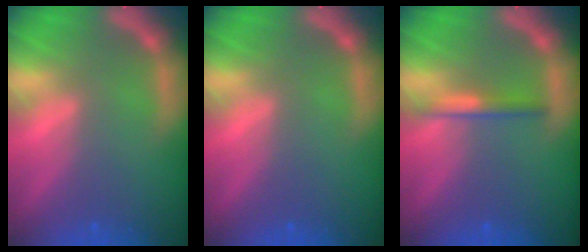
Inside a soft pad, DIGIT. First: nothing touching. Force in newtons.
{"total": 0.0}
{"total": 1.9}